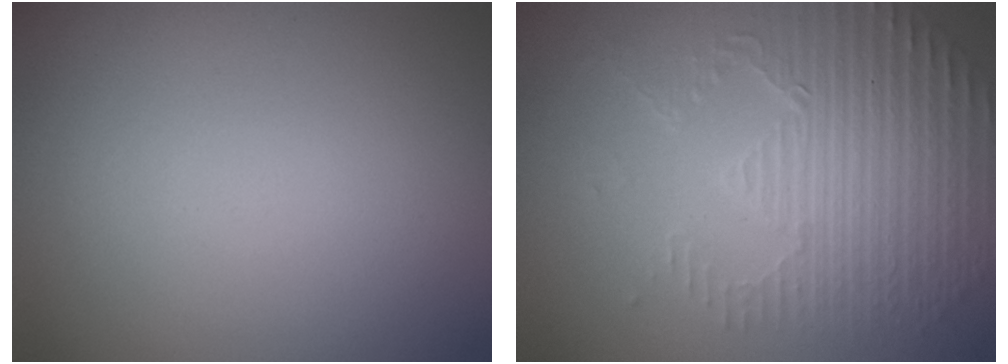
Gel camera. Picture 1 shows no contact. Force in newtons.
{"total": 5.4, "press": 3.6, "slide": 4.0}